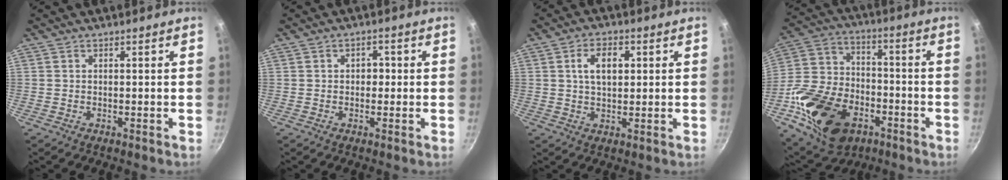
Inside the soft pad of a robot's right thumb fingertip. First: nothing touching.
{"total": 2.5, "force": [0.0, 2.0, 1.5], "torque": [-0.005, 0.006, -0.002]}
{"total": 6.4, "force": [1.5, 3.9, 4.9], "torque": [-0.067, 0.003, 0.025]}
{"total": 23.6, "force": [-9.3, 15.8, 15.0], "torque": [-0.271, 0.042, -0.157]}